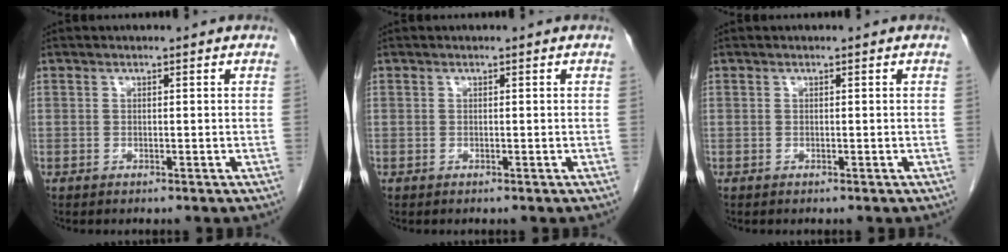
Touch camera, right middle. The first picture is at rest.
{"total": 0.0}
{"total": 0.0}